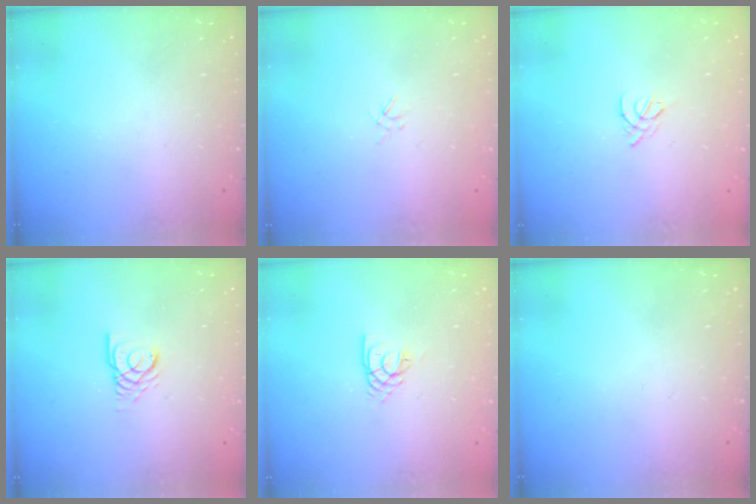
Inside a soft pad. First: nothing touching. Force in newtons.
{"total": 1.0, "press": 0.9, "slide": 0.4}
{"total": 2.5, "press": 2.4, "slide": 0.6}
{"total": 3.0, "press": 2.9, "slide": 0.3}
{"total": 2.1, "press": 2.1, "slide": 0.2}
{"total": 0.0}